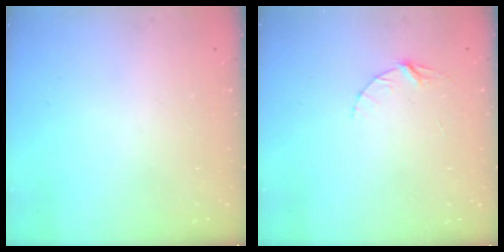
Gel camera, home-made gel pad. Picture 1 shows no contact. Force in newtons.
{"total": 3.9, "press": 3.9, "slide": 0.4}